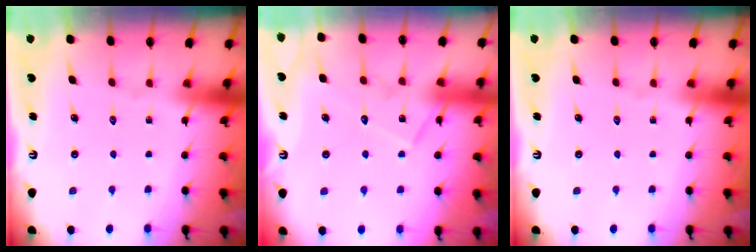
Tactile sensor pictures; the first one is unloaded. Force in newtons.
{"total": 12.1, "press": 12.0, "slide": 0.9}
{"total": 0.0}